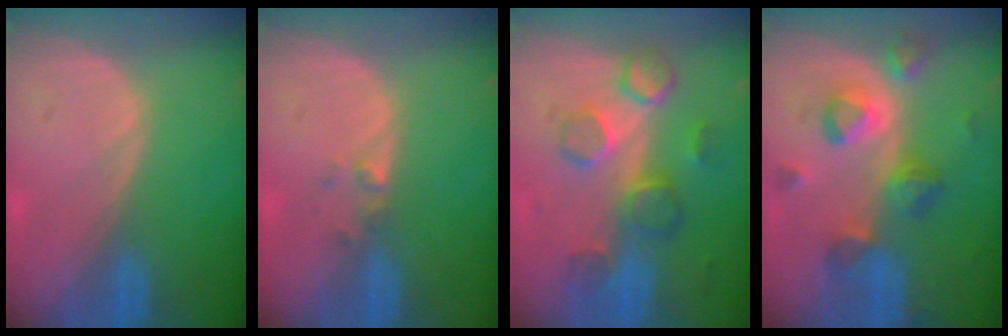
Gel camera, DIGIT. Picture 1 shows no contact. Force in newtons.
{"total": 1.4, "press": 1.2, "slide": 0.7}
{"total": 8.4, "press": 7.6, "slide": 3.6}
{"total": 7.8, "press": 7.5, "slide": 2.0}